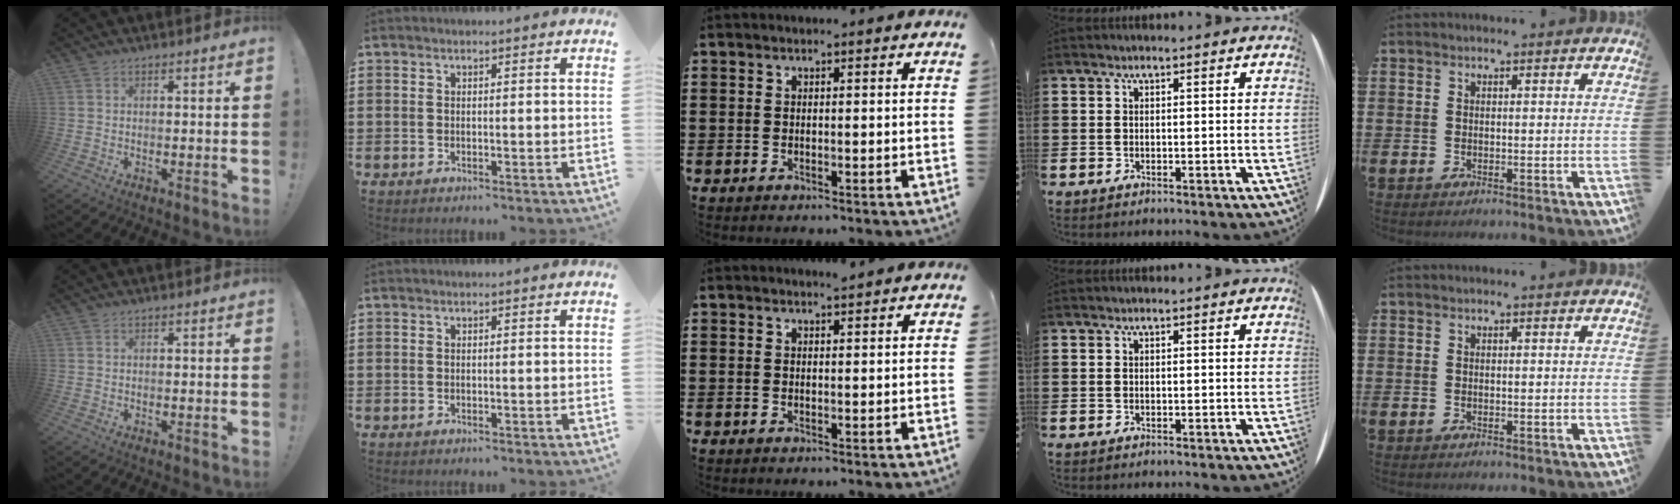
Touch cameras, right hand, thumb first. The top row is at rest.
{"middle": {"total": 0.5, "force": [0.5, -0.2, 0.0], "torque": [-0.009, 0.000, 0.011]}}